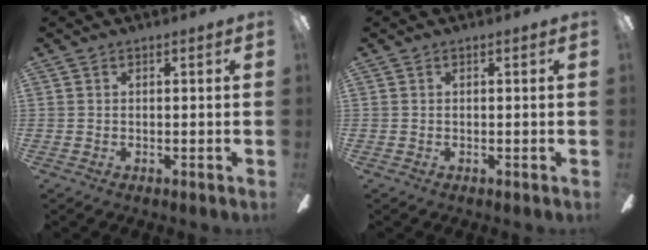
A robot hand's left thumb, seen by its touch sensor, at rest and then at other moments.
{"total": 0.0}